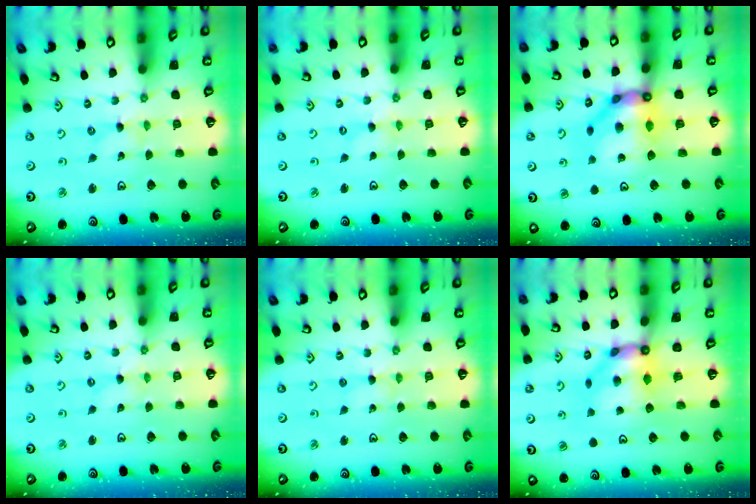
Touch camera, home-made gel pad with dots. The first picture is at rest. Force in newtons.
{"total": 0.0}
{"total": 12.9, "press": 12.8, "slide": 1.3}
{"total": 0.0}
{"total": 1.9, "press": 1.9, "slide": 0.2}
{"total": 8.7, "press": 8.7, "slide": 0.6}